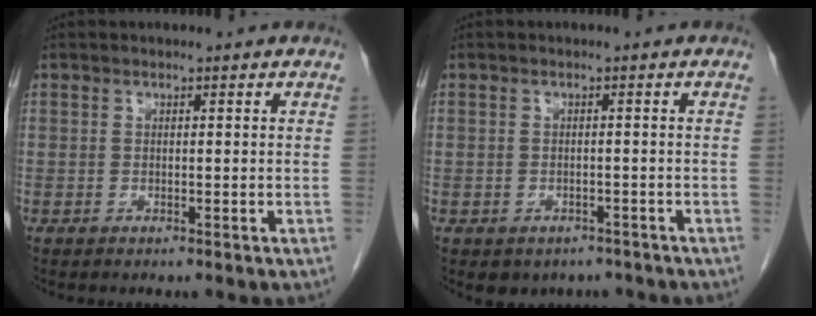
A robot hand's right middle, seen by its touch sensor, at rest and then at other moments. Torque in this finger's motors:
{"motor_torque": [0.05, -0.04, 0.02, 0.01]}